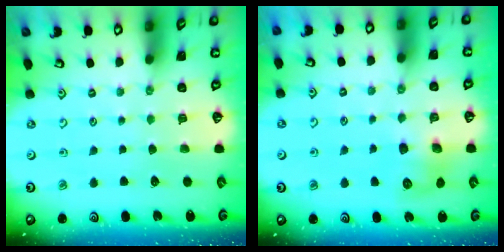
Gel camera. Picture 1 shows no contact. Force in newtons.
{"total": 8.4, "press": 8.4, "slide": 0.1}